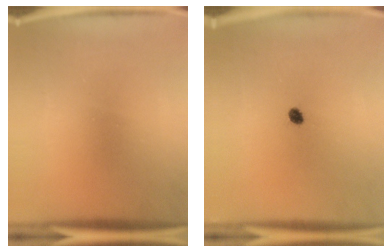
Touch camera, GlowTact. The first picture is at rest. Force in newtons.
{"total": 1.7}